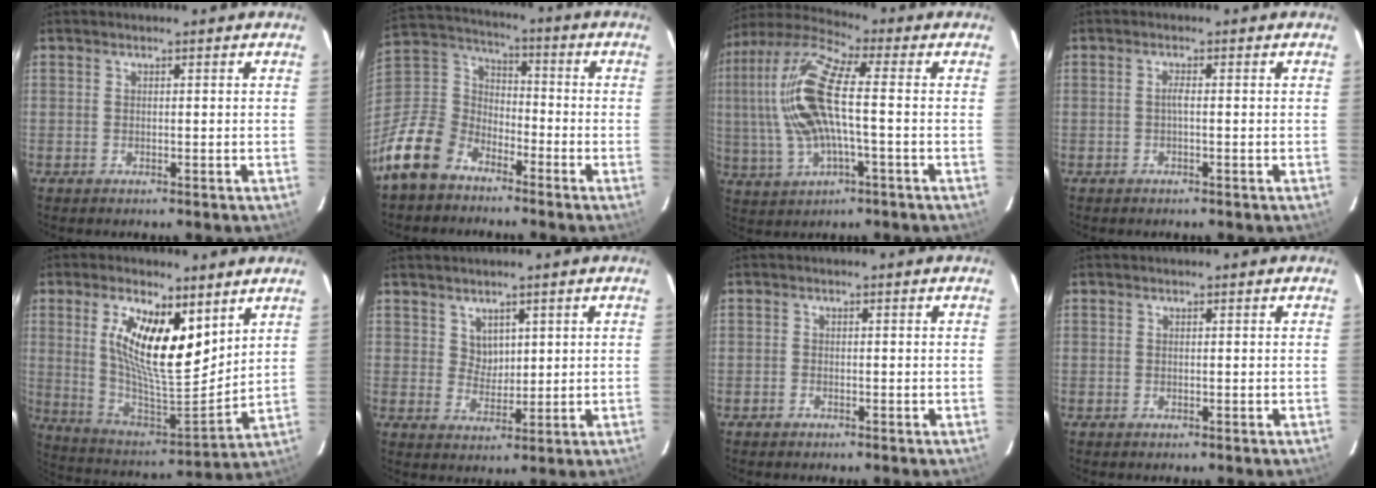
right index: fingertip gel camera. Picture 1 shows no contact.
{"total": 14.3, "force": [-9.6, 9.1, 5.4], "torque": [-0.147, 0.031, -0.182]}
{"total": 16.5, "force": [0.0, 5.5, 15.5], "torque": [-0.313, 0.010, -0.004]}
{"total": 1.1, "force": [-0.3, 0.0, 1.1], "torque": [-0.020, 0.004, -0.007]}
{"total": 17.5, "force": [7.3, 6.4, 14.5], "torque": [-0.266, -0.002, 0.138]}
{"total": 3.3, "force": [2.0, 2.6, 0.8], "torque": [-0.008, 0.002, 0.041]}
{"total": 0.9, "force": [-0.8, 0.5, 0.0], "torque": [-0.003, 0.005, -0.012]}
{"total": 0.0}